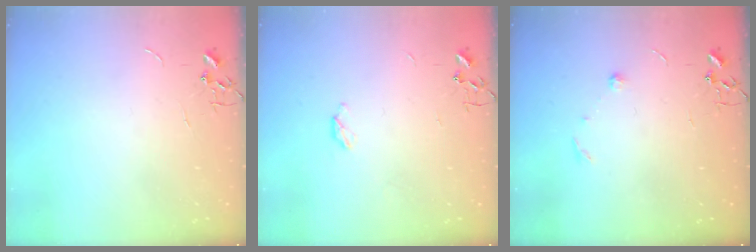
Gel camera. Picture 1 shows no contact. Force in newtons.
{"total": 2.8, "press": 2.8, "slide": 0.5}
{"total": 6.0, "press": 5.8, "slide": 1.4}